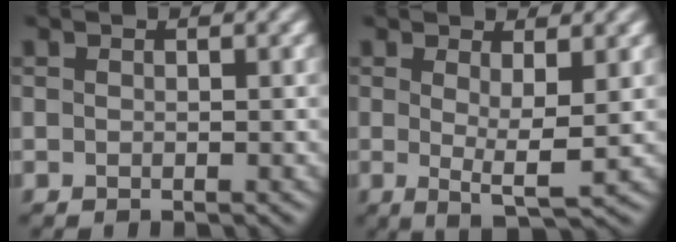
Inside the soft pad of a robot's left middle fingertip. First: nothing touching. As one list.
[{"total": 2.8, "force": [0.3, -0.1, 2.7], "torque": [-0.051, -0.012, 0.005]}]